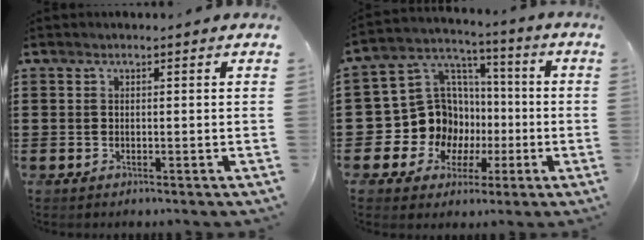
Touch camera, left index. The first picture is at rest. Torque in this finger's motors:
{"motor_torque": [1.21, 0.92, 0.29, 0.06]}